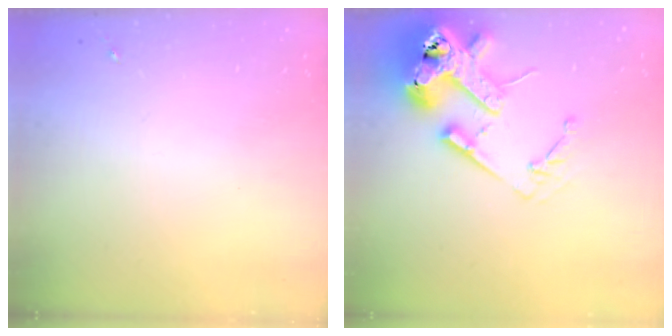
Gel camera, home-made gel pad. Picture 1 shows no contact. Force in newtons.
{"total": 18.0, "press": 17.9, "slide": 2.6}